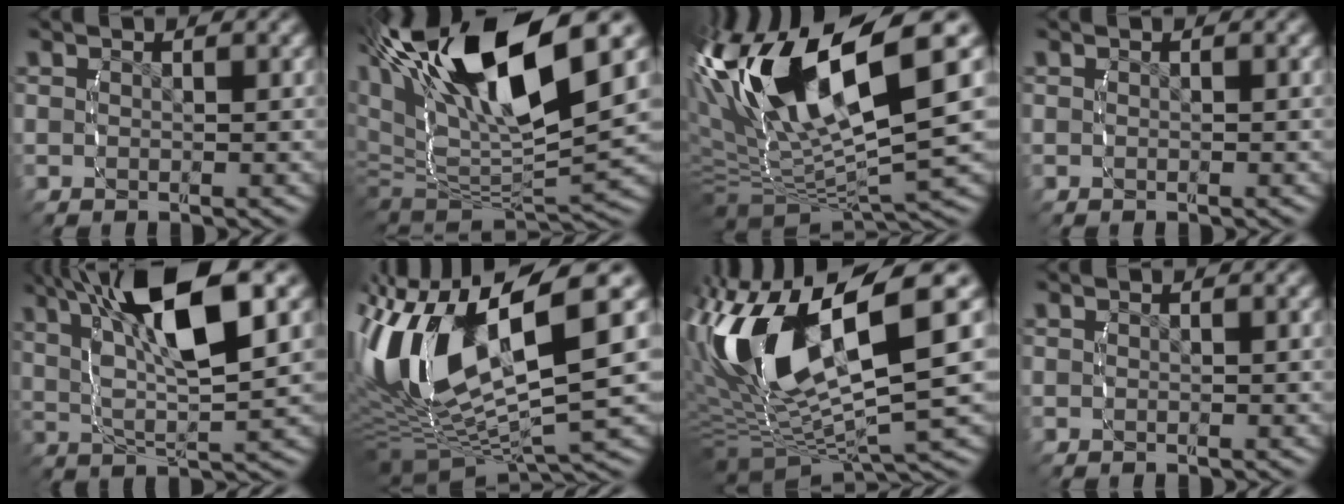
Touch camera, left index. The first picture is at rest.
{"total": 16.0, "force": [3.2, 9.7, 12.3], "torque": [-0.249, -0.006, 0.049]}
{"total": 14.9, "force": [1.8, 9.1, 11.6], "torque": [-0.266, -0.017, 0.035]}
{"total": 0.0}
{"total": 9.7, "force": [3.3, 4.5, 8.0], "torque": [-0.148, 0.022, 0.039]}
{"total": 15.8, "force": [0.4, 10.6, 11.7], "torque": [-0.259, -0.003, 0.000]}
{"total": 14.2, "force": [0.3, 8.7, 11.2], "torque": [-0.250, -0.016, 0.008]}
{"total": 0.8, "force": [-0.6, 0.1, -0.5], "torque": [0.004, 0.005, -0.014]}